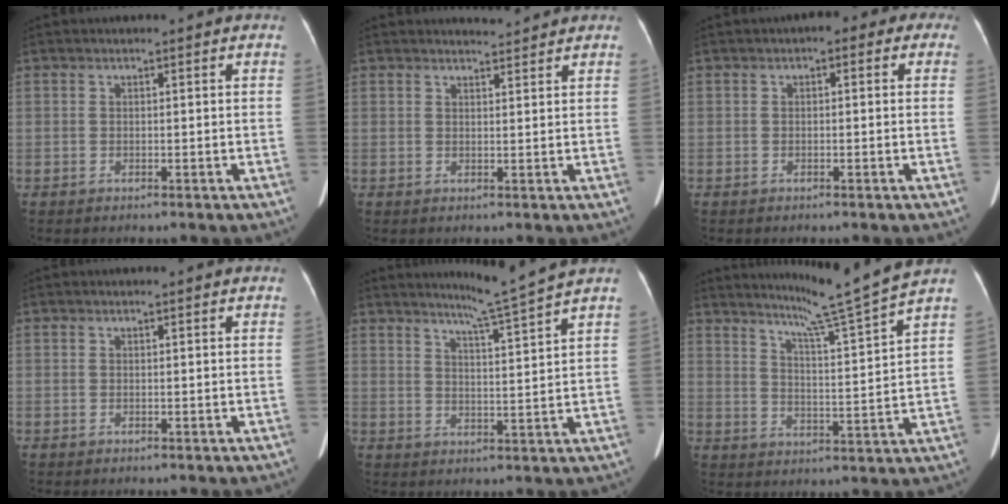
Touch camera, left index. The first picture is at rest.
{"total": 2.3, "force": [2.3, -0.1, 0.0], "torque": [-0.006, 0.003, 0.037]}
{"total": 3.3, "force": [0.7, 2.0, 2.5], "torque": [-0.020, 0.021, -0.007]}
{"total": 0.0}
{"total": 6.6, "force": [5.8, -2.3, 2.2], "torque": [-0.043, -0.020, 0.095]}
{"total": 11.2, "force": [9.8, -3.0, 4.6], "torque": [-0.082, -0.036, 0.148]}